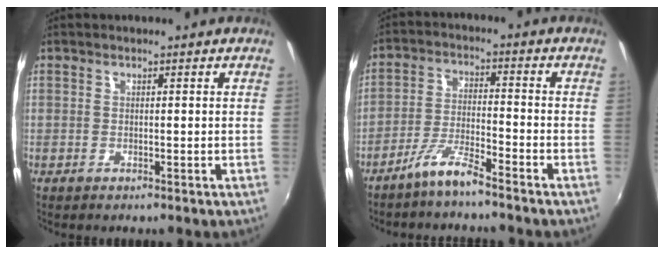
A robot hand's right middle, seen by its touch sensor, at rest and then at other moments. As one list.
[{"total": 5.7, "force": [-4.8, 0.2, 3.1], "torque": [-0.070, 0.007, -0.091]}]